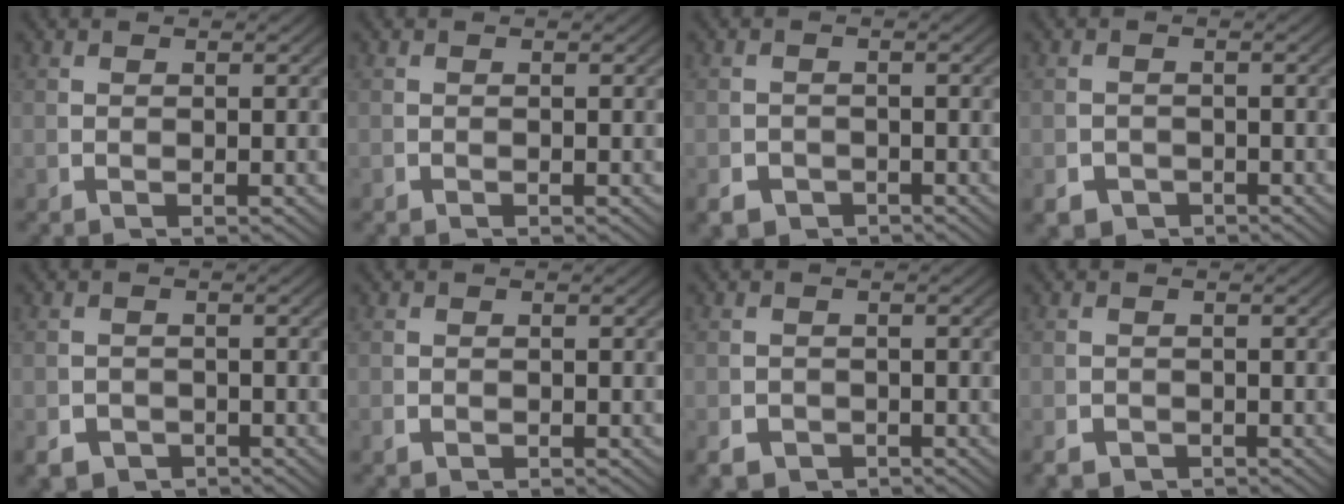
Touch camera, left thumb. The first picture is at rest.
{"total": 0.0}
{"total": 3.6, "force": [-2.8, 2.1, 0.8], "torque": [-0.012, -0.022, -0.041]}
{"total": 3.9, "force": [-2.8, 2.5, 1.0], "torque": [-0.018, -0.024, -0.039]}
{"total": 4.0, "force": [-2.9, 2.5, 1.0], "torque": [-0.018, -0.024, -0.040]}
{"total": 0.6, "force": [-0.3, 0.4, 0.3], "torque": [-0.009, -0.007, -0.003]}
{"total": 3.1, "force": [-2.3, 2.0, 0.8], "torque": [-0.014, -0.020, -0.032]}
{"total": 1.8, "force": [-1.5, 1.0, 0.3], "torque": [-0.007, -0.014, -0.020]}